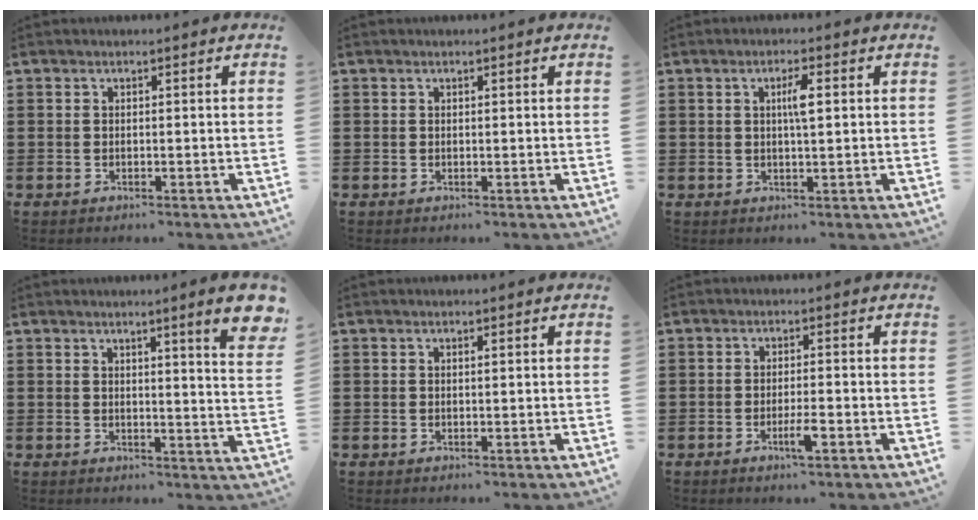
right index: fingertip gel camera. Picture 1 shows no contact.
{"total": 0.0}
{"total": 2.9, "force": [0.6, 0.5, 2.8], "torque": [-0.056, 0.003, 0.007]}
{"total": 5.9, "force": [3.5, 0.0, 4.7], "torque": [-0.075, -0.017, 0.053]}
{"total": 0.0}
{"total": 3.3, "force": [-1.6, 0.4, 2.8], "torque": [-0.055, -0.004, -0.030]}